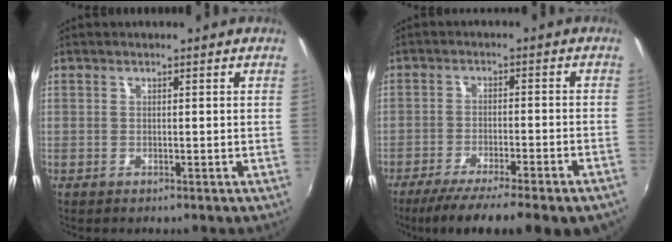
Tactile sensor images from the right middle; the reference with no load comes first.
{"total": 15.9, "force": [-12.7, 1.7, 9.4], "torque": [-0.161, -0.047, -0.181]}